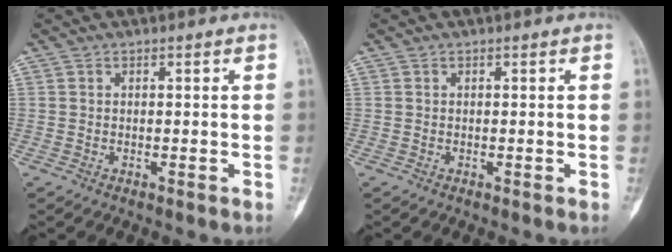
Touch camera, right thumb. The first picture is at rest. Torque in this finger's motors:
{"motor_torque": [0.69, 0.40, -0.04, -0.04, 0.03]}